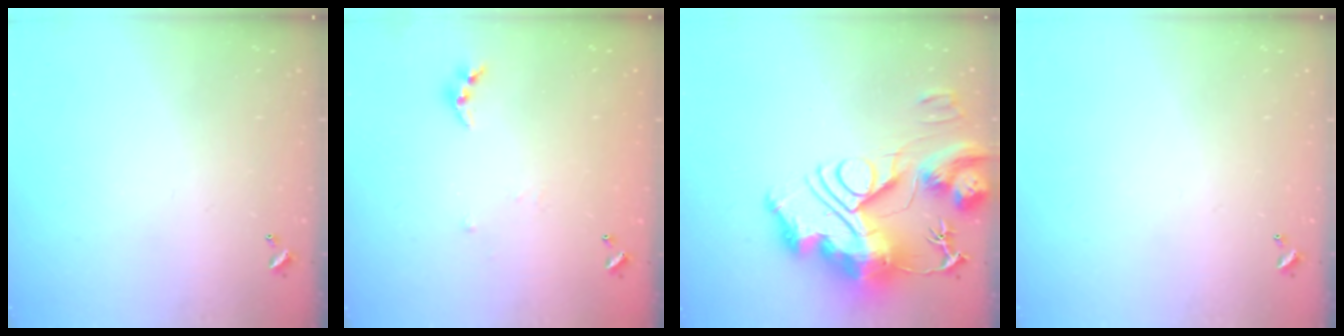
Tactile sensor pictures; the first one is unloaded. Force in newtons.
{"total": 3.4, "press": 3.4, "slide": 0.4}
{"total": 0.5, "press": 0.5, "slide": 0.0}
{"total": 0.0}